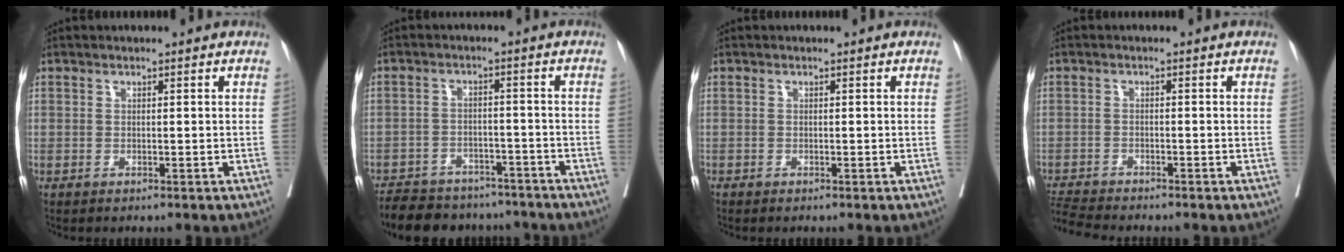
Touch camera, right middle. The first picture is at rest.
{"total": 13.7, "force": [-11.8, 5.5, 4.0], "torque": [-0.076, 0.008, -0.159]}
{"total": 0.0}
{"total": 4.9, "force": [-4.8, -0.3, 0.8], "torque": [-0.020, -0.020, -0.088]}